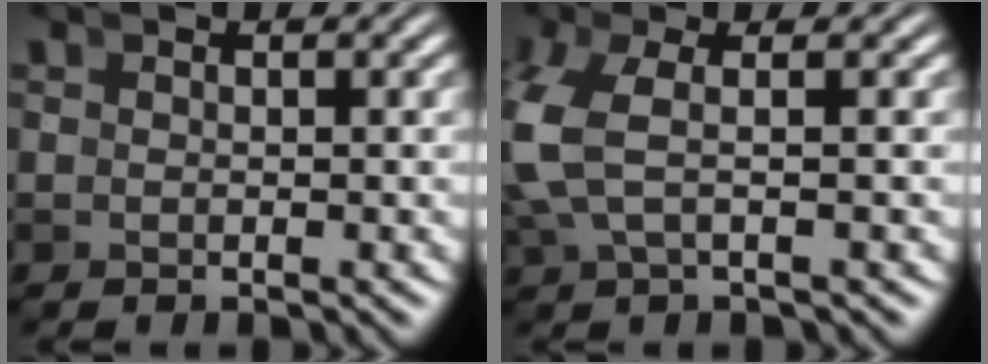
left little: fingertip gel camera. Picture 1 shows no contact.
{"total": 4.0, "force": [0.1, 2.1, 3.4], "torque": [-0.090, 0.002, 0.001]}